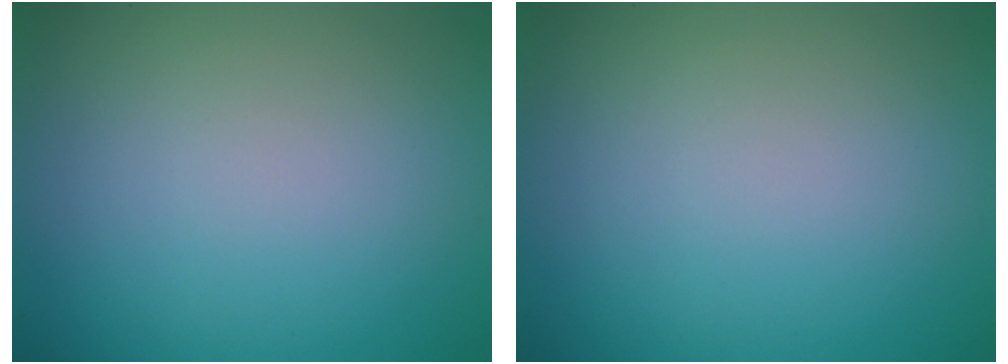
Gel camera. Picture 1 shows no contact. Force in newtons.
{"total": 0.0}